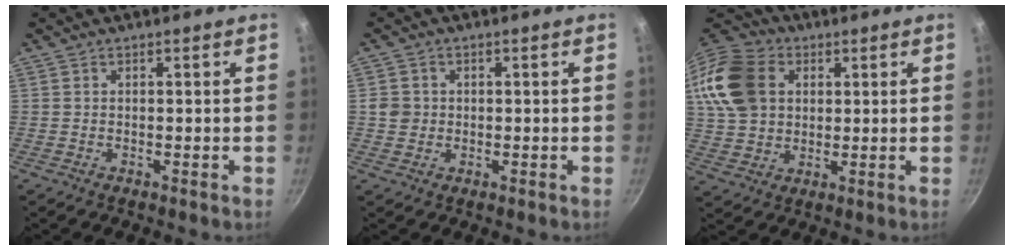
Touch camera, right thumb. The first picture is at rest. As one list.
[{"total": 3.1, "force": [0.0, 2.9, 1.0], "torque": [-0.008, 0.007, -0.002]}, {"total": 17.0, "force": [4.5, 13.1, 9.8], "torque": [-0.185, 0.012, 0.082]}]